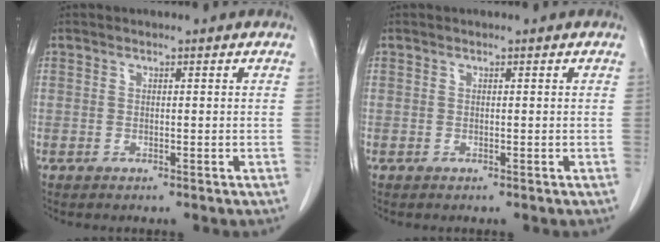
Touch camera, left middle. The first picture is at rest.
{"total": 0.0}